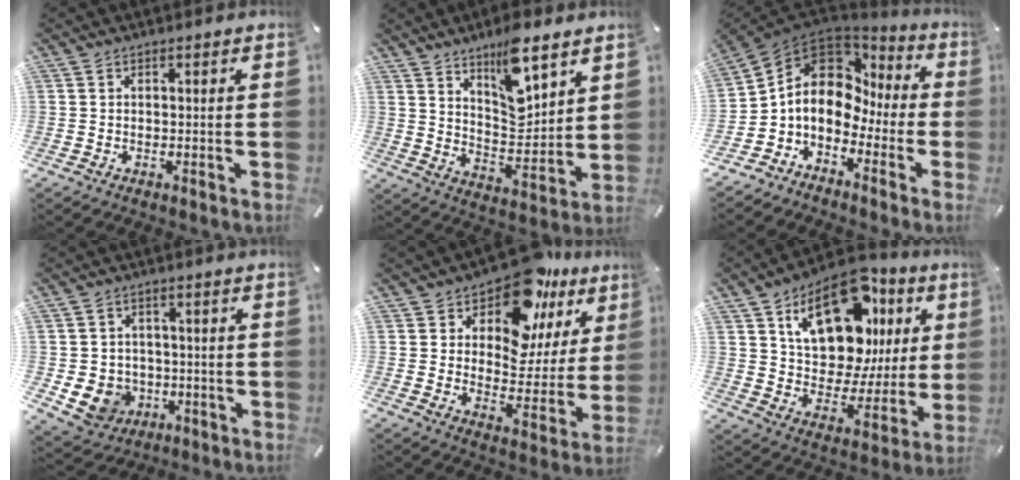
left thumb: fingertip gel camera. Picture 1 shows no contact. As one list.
[{"total": 12.5, "force": [9.2, 4.7, 7.0], "torque": [-0.100, -0.064, 0.160]}, {"total": 9.7, "force": [0.8, 8.2, 5.1], "torque": [-0.111, -0.014, 0.012]}, {"total": 7.9, "force": [-1.7, 7.4, 2.2], "torque": [-0.057, 0.003, -0.029]}, {"total": 15.2, "force": [10.3, 8.2, 7.6], "torque": [-0.125, -0.077, 0.179]}, {"total": 20.7, "force": [10.3, 12.7, 12.7], "torque": [-0.186, -0.059, 0.181]}]